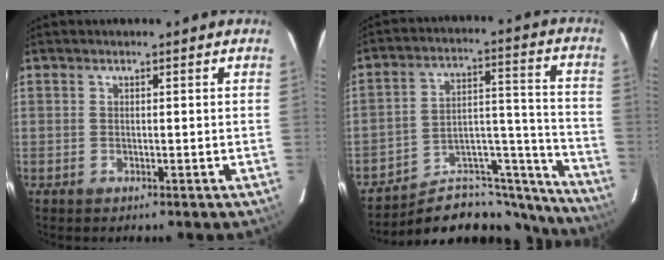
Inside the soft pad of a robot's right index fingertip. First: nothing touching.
{"total": 21.0, "force": [-19.2, 6.7, 5.2], "torque": [-0.056, 0.063, -0.270]}